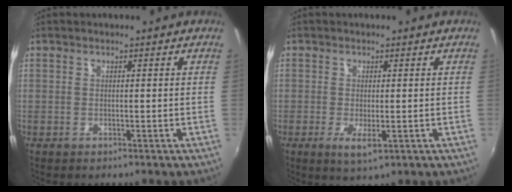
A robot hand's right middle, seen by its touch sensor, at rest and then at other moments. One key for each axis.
{"total": 3.6, "fx": -1.1, "fy": 0.9, "fz": 3.3, "tx": -0.063, "ty": -0.013, "tz": -0.014}